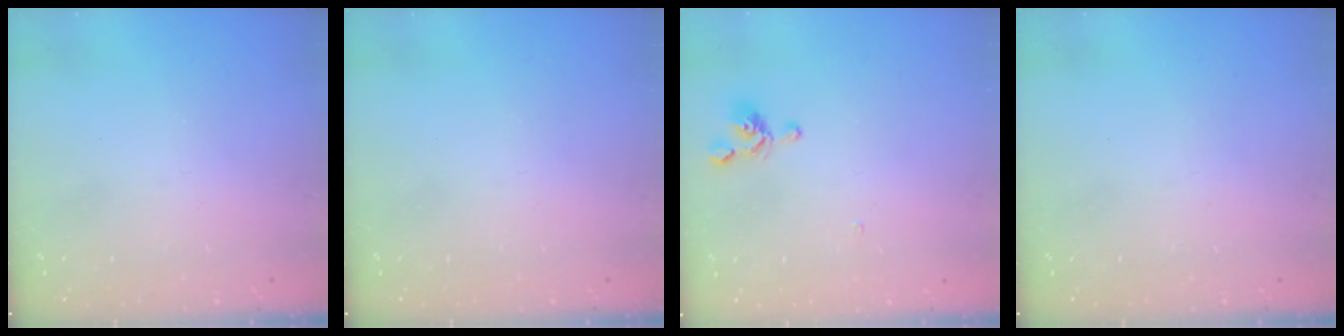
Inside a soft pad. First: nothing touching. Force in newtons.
{"total": 0.0}
{"total": 0.8, "press": 0.7, "slide": 0.5}
{"total": 0.0}